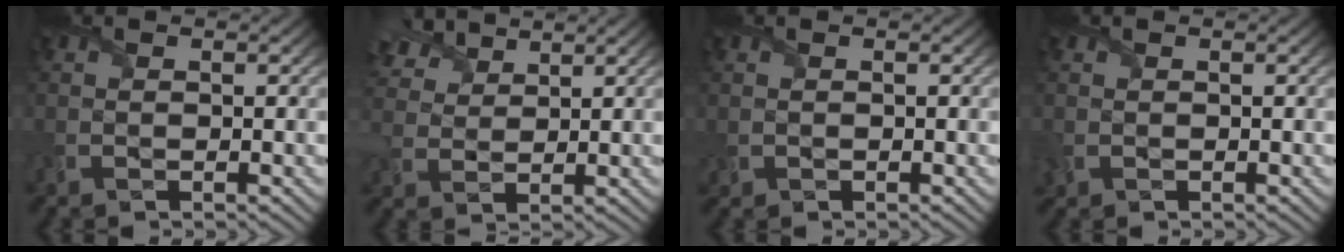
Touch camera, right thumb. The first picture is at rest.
{"total": 5.9, "force": [4.5, 2.9, 2.5], "torque": [-0.069, 0.018, 0.088]}
{"total": 0.6, "force": [0.0, 0.6, 0.1], "torque": [-0.007, -0.004, 0.002]}
{"total": 1.3, "force": [0.0, 1.3, 0.5], "torque": [-0.021, -0.004, -0.003]}